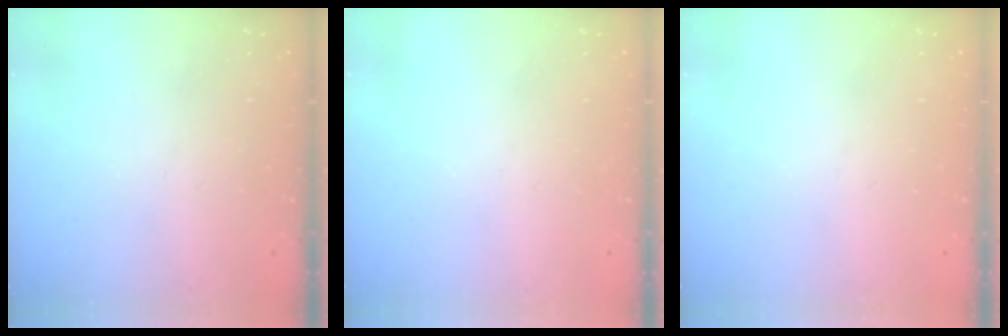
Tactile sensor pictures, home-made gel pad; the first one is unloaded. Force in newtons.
{"total": 0.0}
{"total": 0.0}